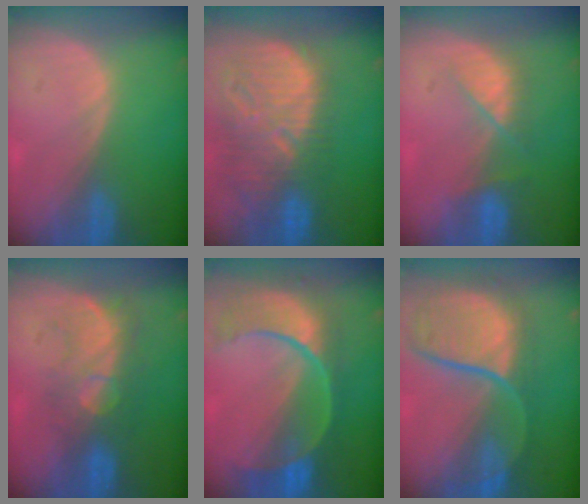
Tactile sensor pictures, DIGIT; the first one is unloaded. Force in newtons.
{"total": 13.2, "press": 11.5, "slide": 6.7}
{"total": 4.6, "press": 4.6, "slide": 0.5}
{"total": 8.2, "press": 7.7, "slide": 2.8}
{"total": 11.2, "press": 9.4, "slide": 6.1}
{"total": 11.4, "press": 9.7, "slide": 5.9}